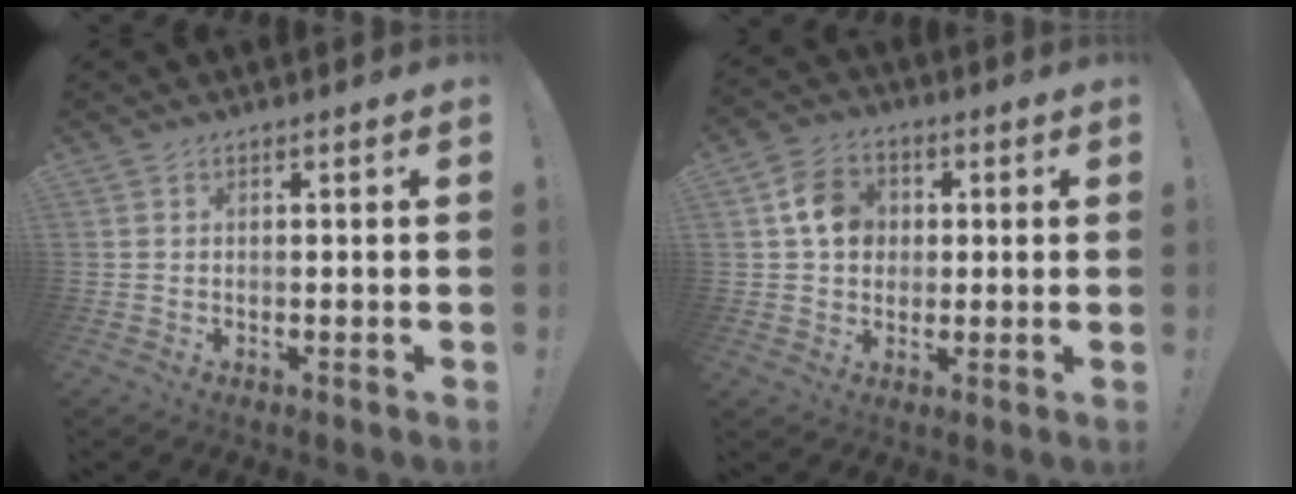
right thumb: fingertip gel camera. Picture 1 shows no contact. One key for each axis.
{"total": 10.2, "fx": 2.2, "fy": 8.7, "fz": 4.9, "tx": -0.070, "ty": 0.010, "tz": 0.047}